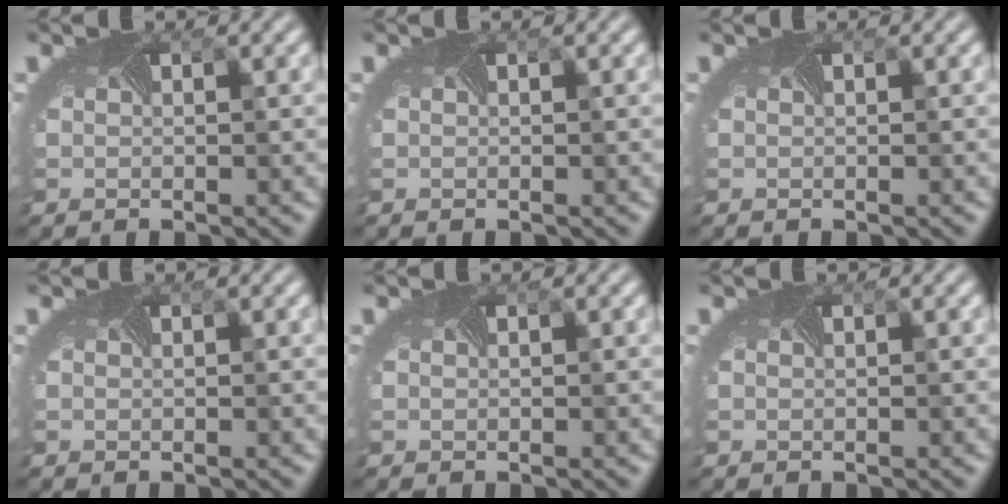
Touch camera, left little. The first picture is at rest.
{"total": 0.0}
{"total": 0.0}
{"total": 0.0}
{"total": 0.0}
{"total": 0.0}